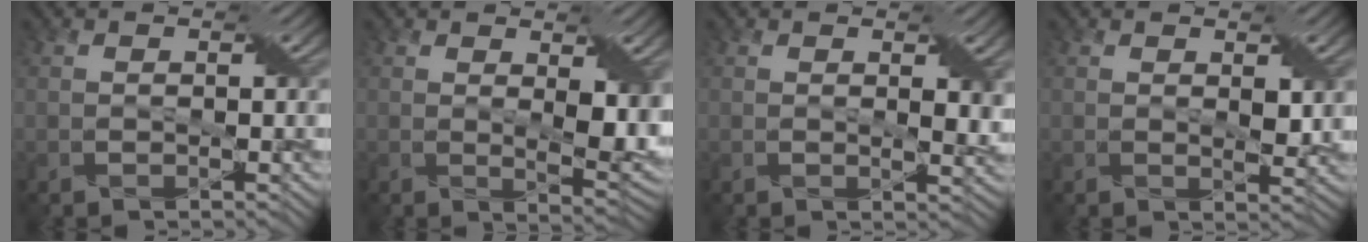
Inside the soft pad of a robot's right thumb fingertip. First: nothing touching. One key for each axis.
{"total": 6.0, "fx": 1.2, "fy": 2.6, "fz": 5.3, "tx": -0.090, "ty": -0.012, "tz": 0.027}
{"total": 2.9, "fx": 0.9, "fy": 1.0, "fz": 2.6, "tx": -0.045, "ty": -0.003, "tz": 0.018}
{"total": 2.4, "fx": 0.8, "fy": 1.0, "fz": 2.0, "tx": -0.039, "ty": -0.006, "tz": 0.018}